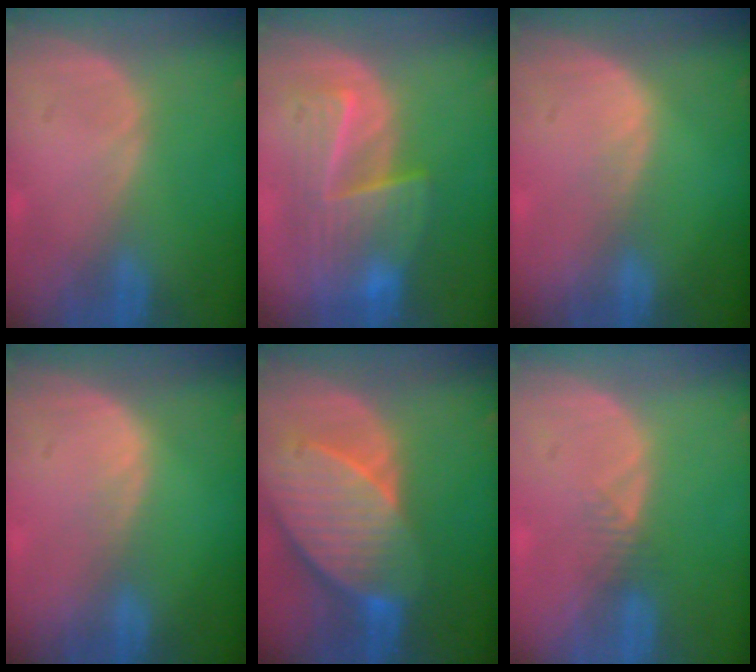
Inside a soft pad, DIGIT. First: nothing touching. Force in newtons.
{"total": 8.1, "press": 7.9, "slide": 1.9}
{"total": 0.9, "press": 0.9, "slide": 0.1}
{"total": 0.9, "press": 0.9, "slide": 0.1}
{"total": 10.7, "press": 9.4, "slide": 5.0}
{"total": 1.6, "press": 1.4, "slide": 0.9}